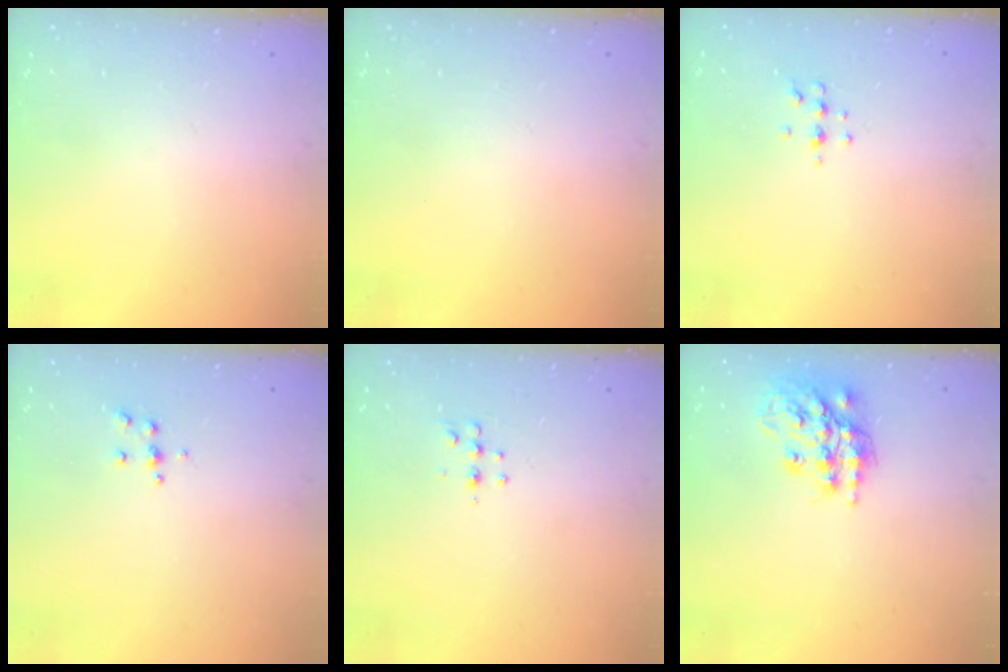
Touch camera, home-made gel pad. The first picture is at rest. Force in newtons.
{"total": 0.0}
{"total": 5.2, "press": 5.0, "slide": 1.1}
{"total": 4.8, "press": 4.7, "slide": 0.6}
{"total": 5.2, "press": 5.0, "slide": 1.1}
{"total": 17.5, "press": 17.4, "slide": 1.4}